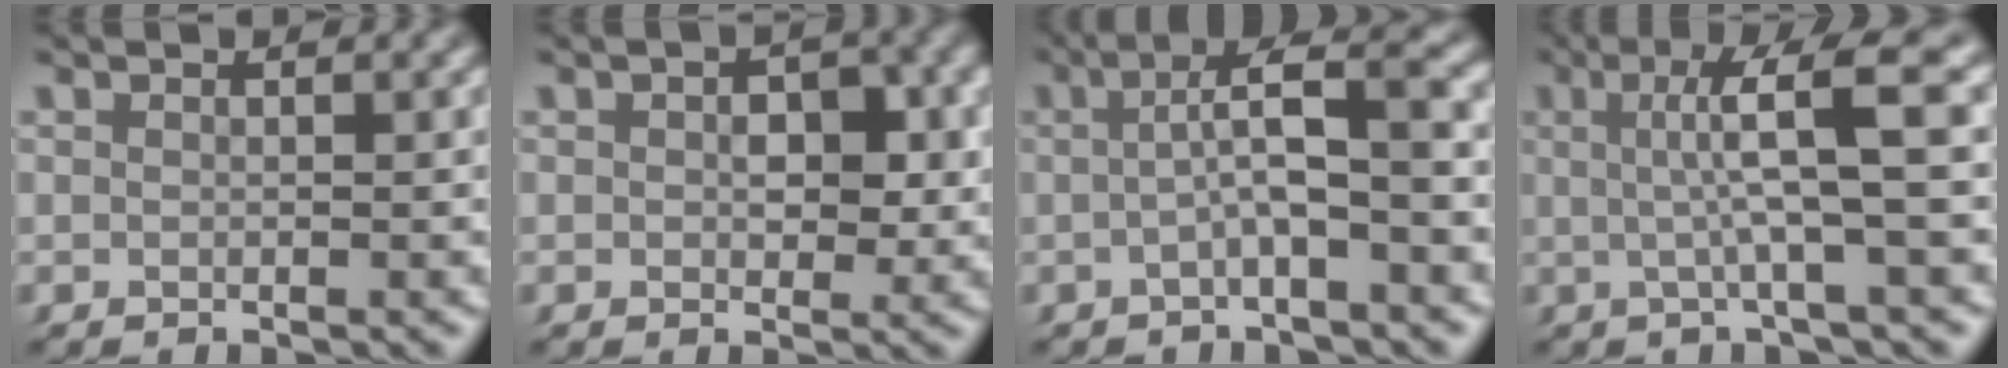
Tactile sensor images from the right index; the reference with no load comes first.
{"total": 3.0, "force": [0.2, 2.2, 2.0], "torque": [-0.028, -0.007, 0.002]}
{"total": 4.6, "force": [-0.2, 0.9, 4.5], "torque": [-0.067, 0.011, -0.010]}
{"total": 5.5, "force": [1.5, -0.1, 5.3], "torque": [-0.080, 0.022, 0.015]}